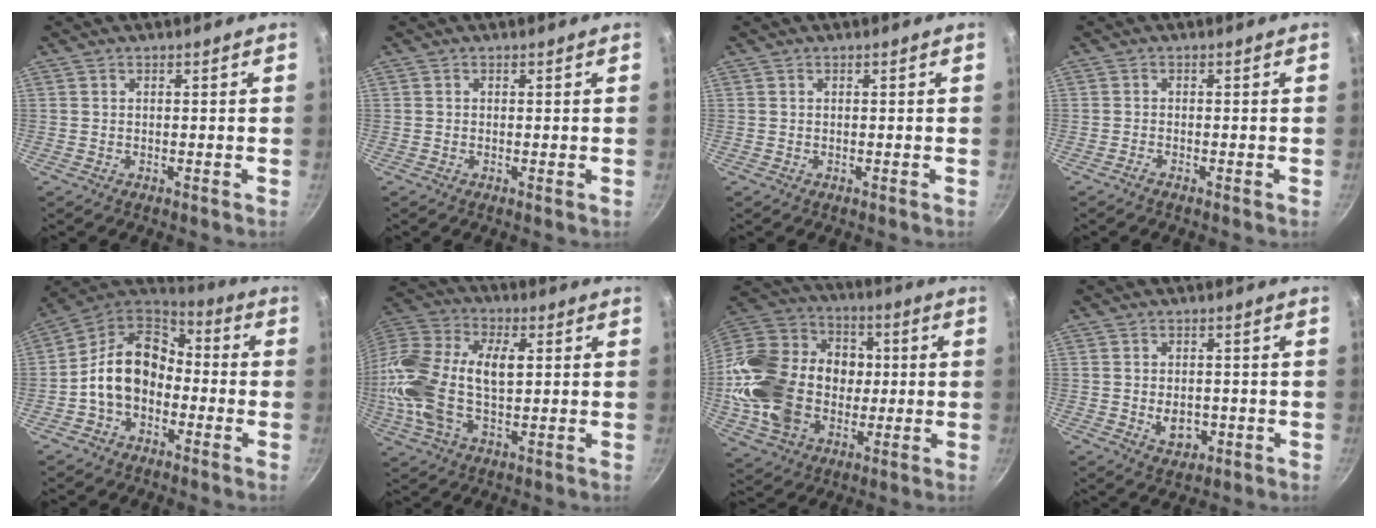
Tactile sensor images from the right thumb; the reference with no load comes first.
{"total": 0.0}
{"total": 0.0}
{"total": 0.8, "force": [-0.8, 0.0, 0.3], "torque": [-0.012, 0.005, -0.020]}
{"total": 14.0, "force": [-2.6, 10.4, 9.1], "torque": [-0.127, 0.049, -0.066]}
{"total": 20.4, "force": [0.9, 11.5, 16.8], "torque": [-0.344, 0.031, 0.003]}
{"total": 26.8, "force": [-1.7, 20.7, 16.9], "torque": [-0.308, 0.044, -0.021]}
{"total": 4.9, "force": [-1.0, 3.6, 3.2], "torque": [-0.033, 0.004, -0.007]}